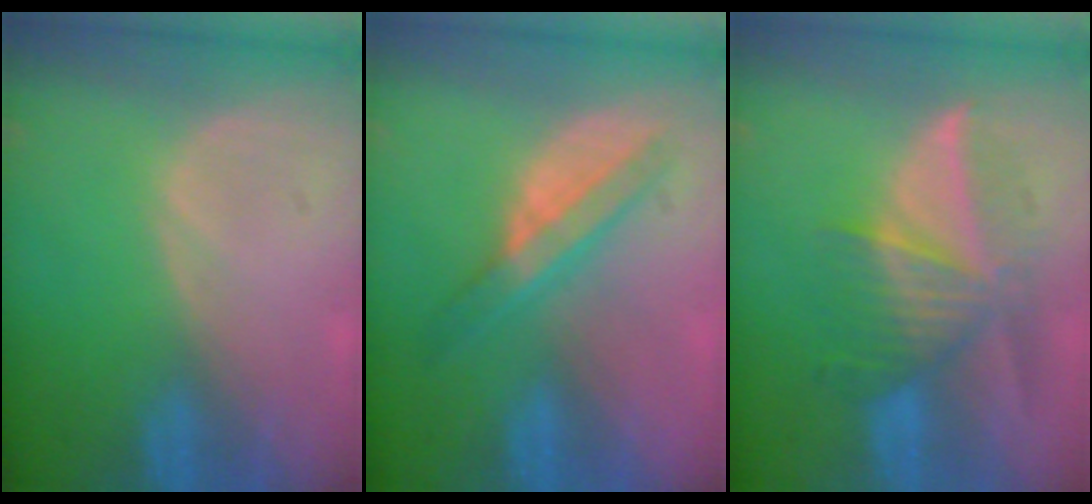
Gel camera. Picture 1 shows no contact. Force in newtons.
{"total": 5.4, "press": 5.3, "slide": 0.8}
{"total": 7.7, "press": 7.4, "slide": 2.0}